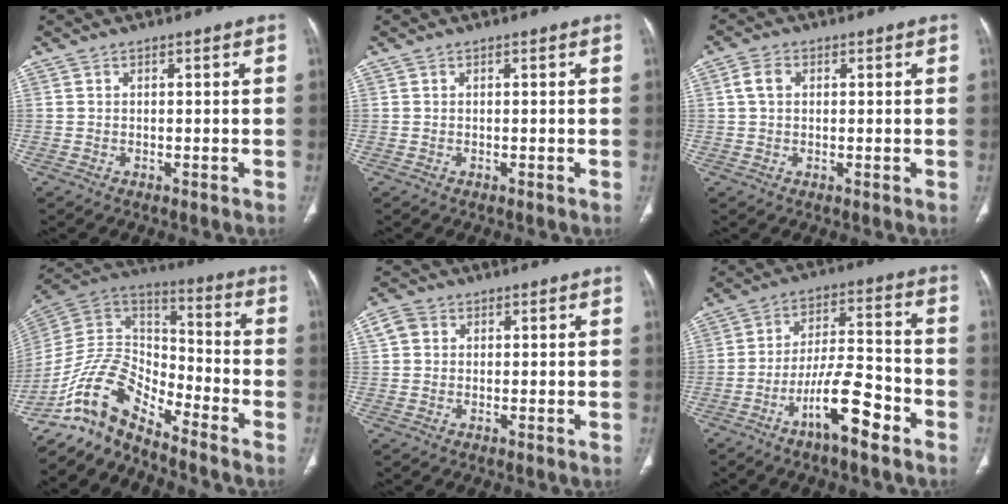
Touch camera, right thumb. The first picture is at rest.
{"total": 0.0}
{"total": 3.3, "force": [0.8, 2.3, 2.2], "torque": [-0.041, 0.007, 0.015]}
{"total": 12.4, "force": [-10.3, 4.2, 5.4], "torque": [-0.100, 0.097, -0.206]}
{"total": 3.3, "force": [1.0, 2.8, 1.4], "torque": [-0.021, 0.006, 0.018]}
{"total": 11.6, "force": [-6.6, 2.9, 9.1], "torque": [-0.160, 0.050, -0.113]}